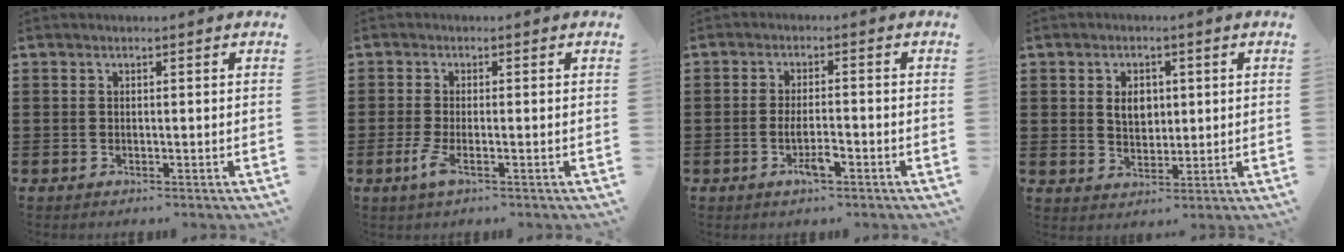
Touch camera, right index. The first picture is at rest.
{"total": 3.3, "force": [-1.5, 0.6, 2.9], "torque": [-0.075, -0.015, -0.033]}
{"total": 4.0, "force": [-1.7, 1.0, 3.4], "torque": [-0.064, 0.003, -0.032]}
{"total": 4.0, "force": [0.7, 2.9, 2.6], "torque": [-0.052, 0.009, 0.008]}